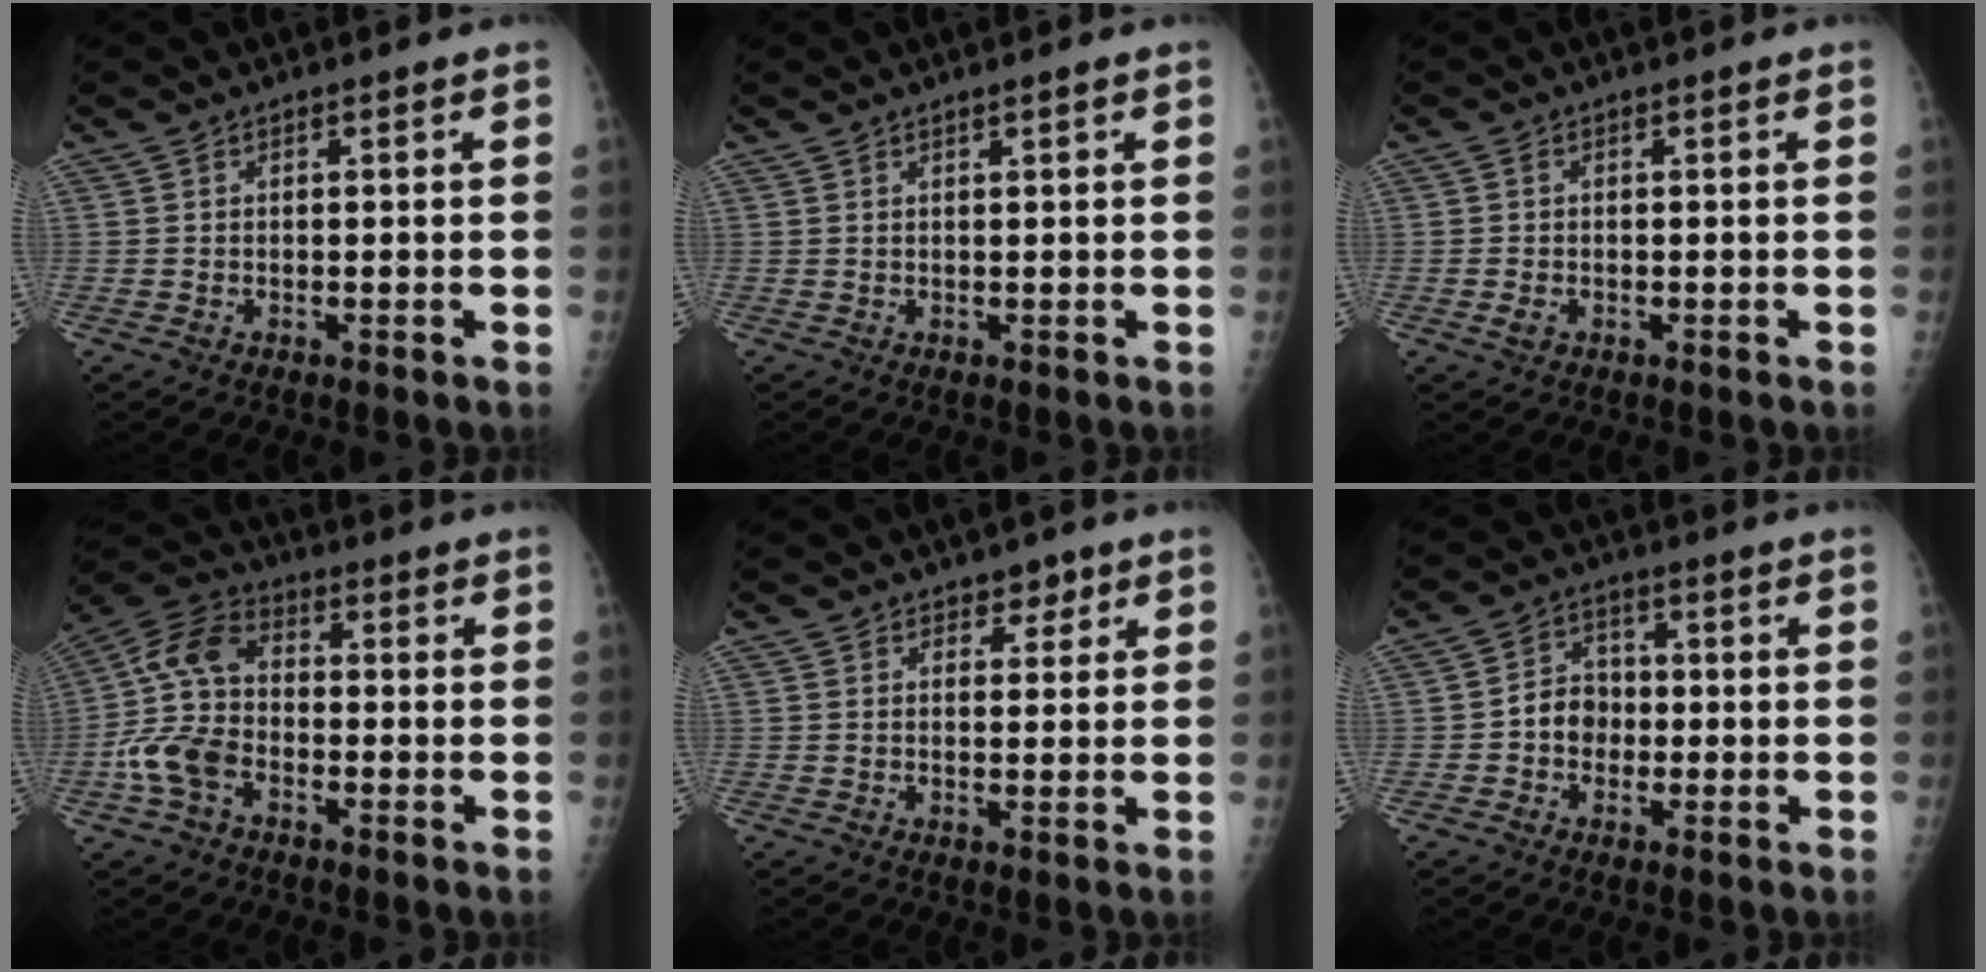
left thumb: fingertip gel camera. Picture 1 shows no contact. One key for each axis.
{"total": 0.7, "fx": 0.4, "fy": 0.0, "fz": 0.5, "tx": -0.009, "ty": 0.000, "tz": 0.008}
{"total": 2.0, "fx": -0.7, "fy": 1.4, "fz": 1.3, "tx": -0.025, "ty": 0.005, "tz": -0.015}
{"total": 11.7, "fx": -3.8, "fy": 7.7, "fz": 7.9, "tx": -0.166, "ty": 0.033, "tz": -0.083}
{"total": 2.7, "fx": 1.6, "fy": 1.8, "fz": 1.0, "tx": 0.010, "ty": -0.007, "tz": 0.020}
{"total": 5.7, "fx": -1.2, "fy": 4.8, "fz": 2.8, "tx": -0.019, "ty": 0.021, "tz": -0.030}